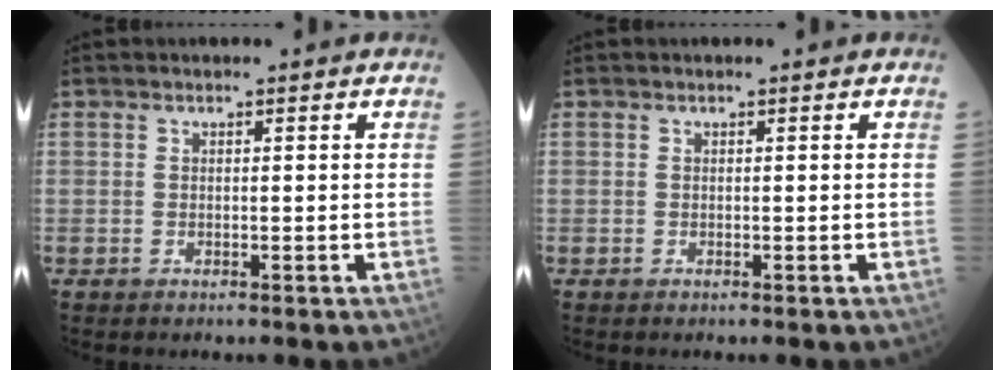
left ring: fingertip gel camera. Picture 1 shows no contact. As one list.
[{"total": 0.0}]